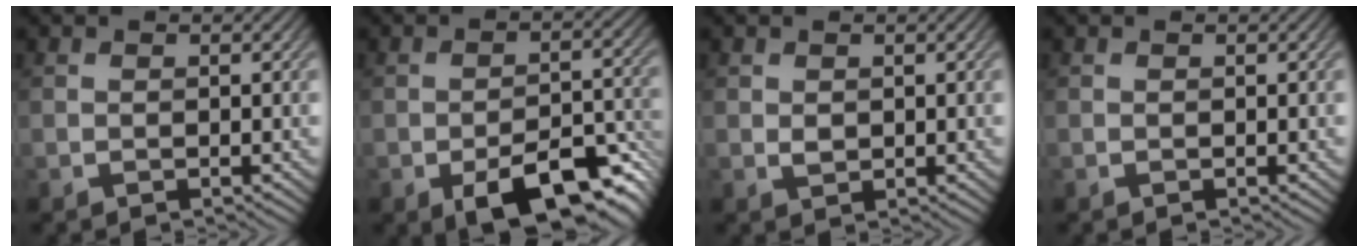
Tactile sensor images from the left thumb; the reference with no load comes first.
{"total": 9.5, "force": [-5.0, 4.0, 7.0], "torque": [-0.107, -0.013, -0.070]}
{"total": 1.1, "force": [0.4, 0.8, 0.6], "torque": [-0.014, -0.003, 0.011]}
{"total": 0.0}